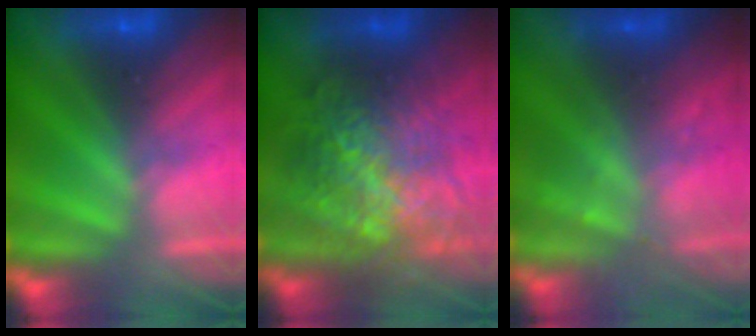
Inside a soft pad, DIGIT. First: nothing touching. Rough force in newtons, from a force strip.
{"total": 8.4}
{"total": 2.3}